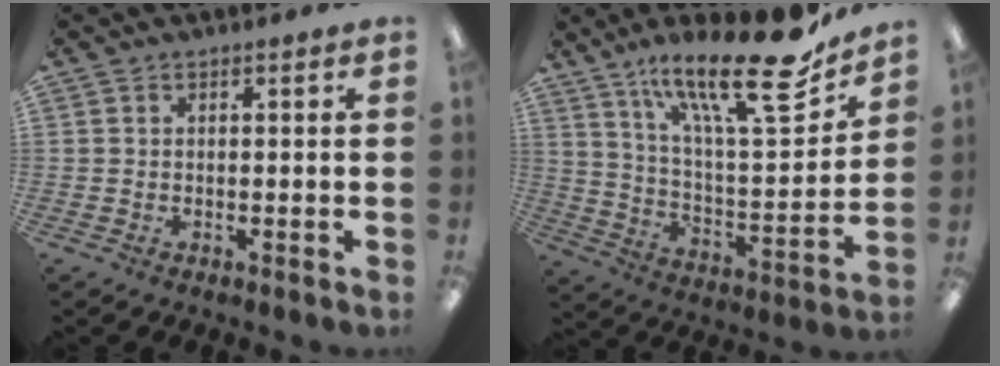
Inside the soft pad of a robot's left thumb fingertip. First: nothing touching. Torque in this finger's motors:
{"motor_torque": [0.32, 0.26, 1.52, -1.25, 0.32]}